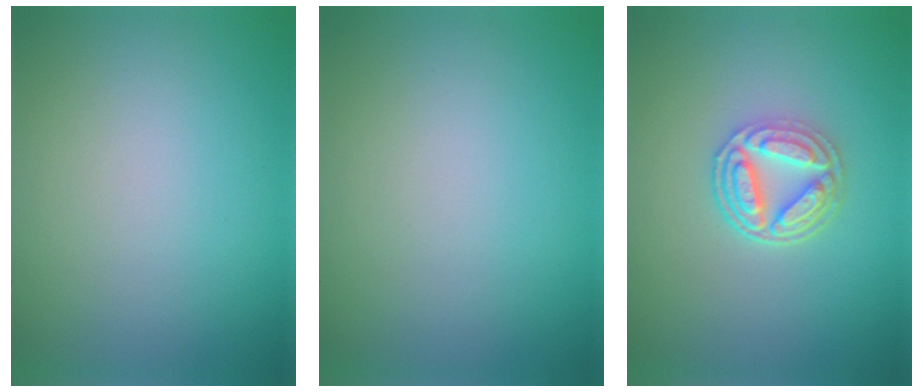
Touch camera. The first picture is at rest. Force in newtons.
{"total": 0.0}
{"total": 4.5, "press": 3.7, "slide": 2.6}